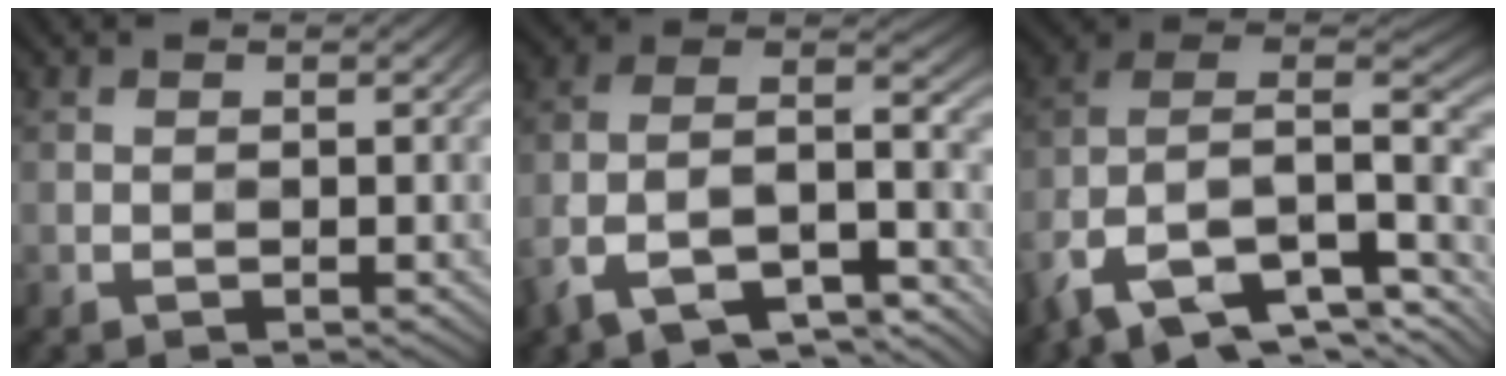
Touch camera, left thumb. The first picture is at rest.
{"total": 15.5, "force": [-9.8, 6.6, 10.0], "torque": [-0.209, -0.030, -0.155]}
{"total": 16.3, "force": [-7.3, 9.9, 10.8], "torque": [-0.248, -0.027, -0.112]}